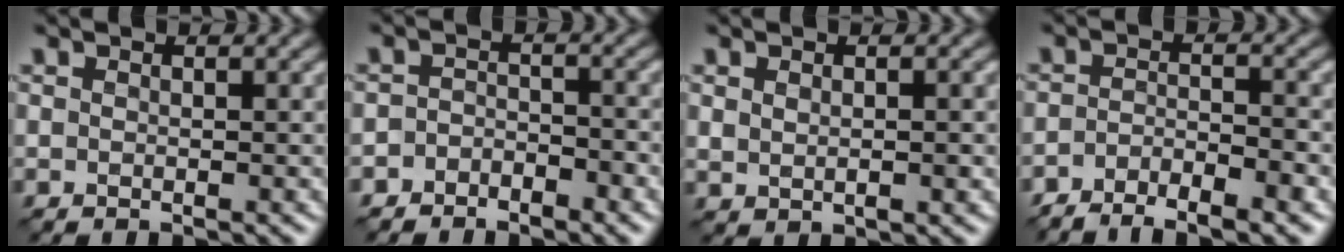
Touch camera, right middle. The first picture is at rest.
{"total": 2.2, "force": [-2.0, 0.9, 0.4], "torque": [-0.006, 0.008, -0.042]}
{"total": 1.6, "force": [0.0, 0.9, 1.3], "torque": [-0.024, -0.001, 0.007]}
{"total": 4.8, "force": [-3.7, 1.0, 2.9], "torque": [-0.049, -0.004, -0.065]}